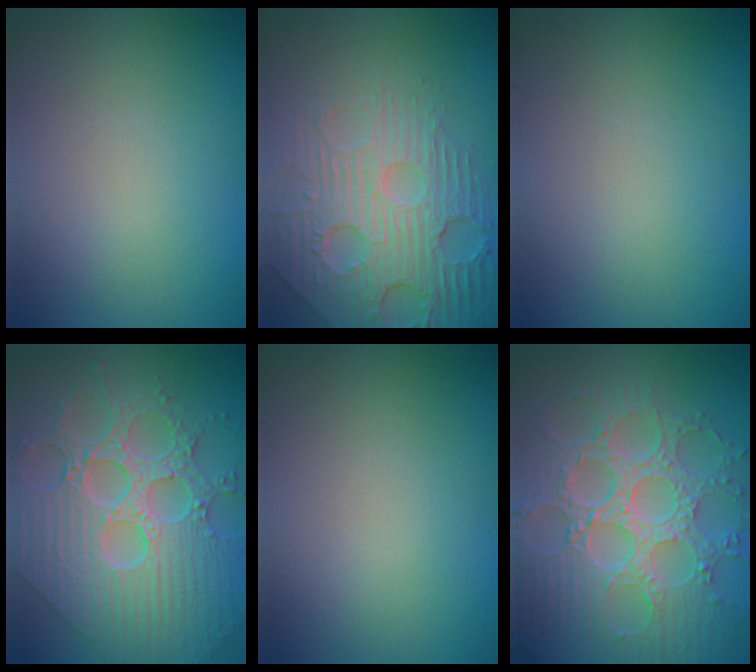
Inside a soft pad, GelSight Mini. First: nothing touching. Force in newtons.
{"total": 7.3, "press": 5.4, "slide": 4.9}
{"total": 0.0}
{"total": 9.3, "press": 7.0, "slide": 6.1}
{"total": 0.0}
{"total": 8.9, "press": 6.6, "slide": 6.0}